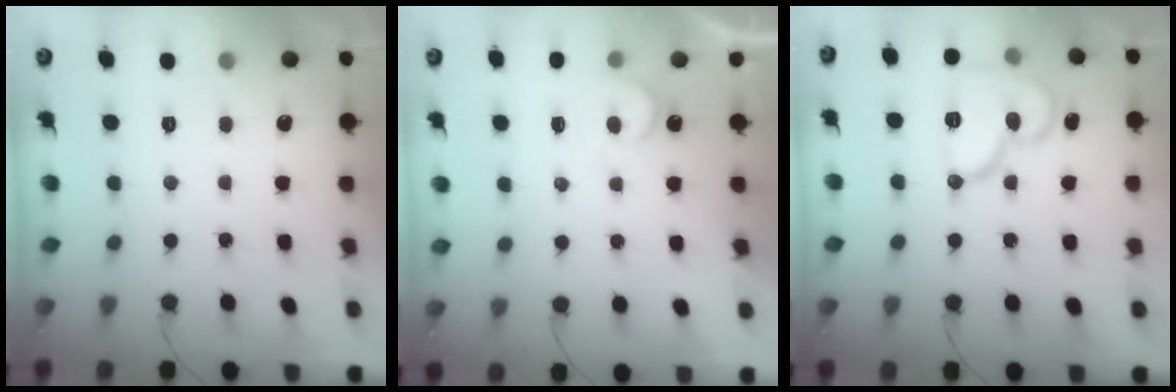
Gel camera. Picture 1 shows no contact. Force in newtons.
{"total": 6.5, "press": 6.5, "slide": 0.5}
{"total": 14.7, "press": 14.6, "slide": 1.8}